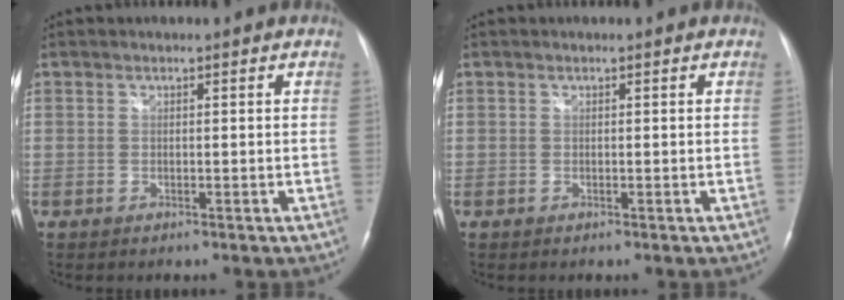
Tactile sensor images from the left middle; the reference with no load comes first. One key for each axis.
{"total": 0.0}